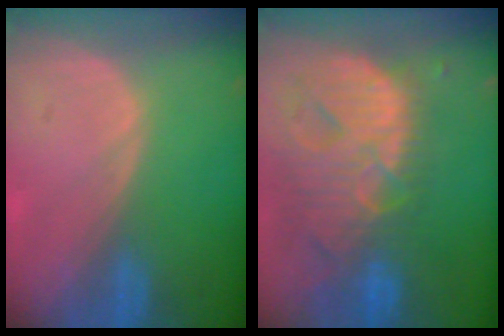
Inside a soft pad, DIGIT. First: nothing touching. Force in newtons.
{"total": 13.8, "press": 11.7, "slide": 7.3}